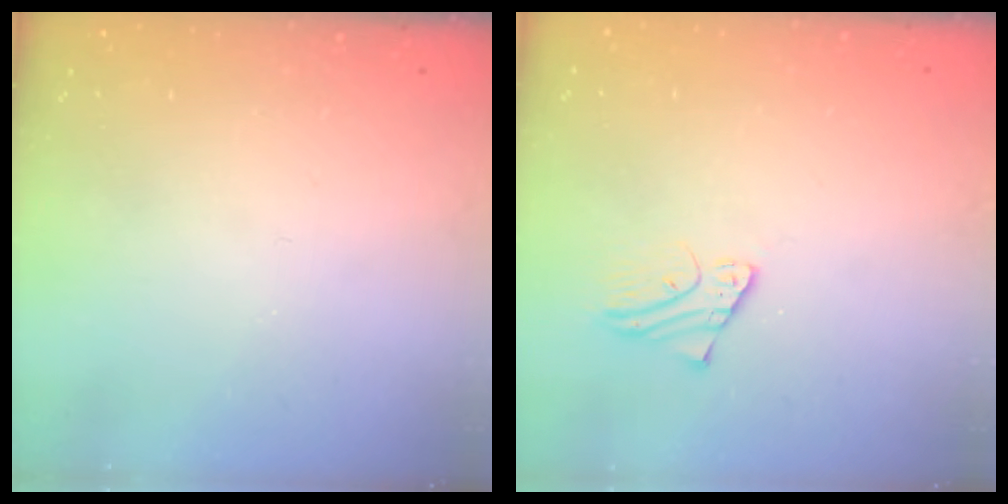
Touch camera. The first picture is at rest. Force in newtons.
{"total": 3.2, "press": 3.2, "slide": 0.2}